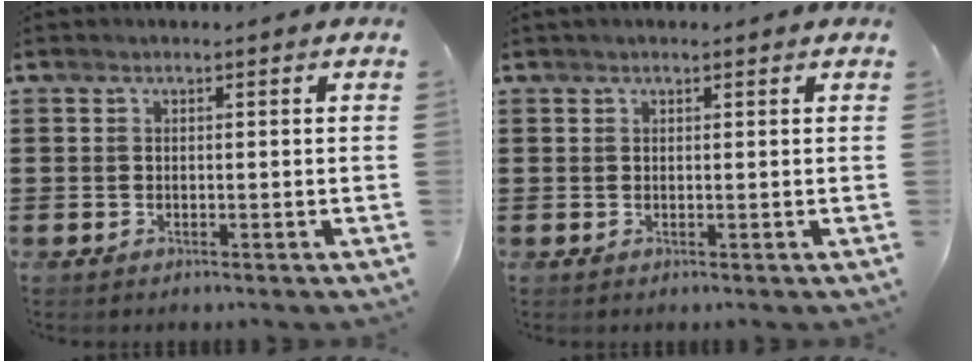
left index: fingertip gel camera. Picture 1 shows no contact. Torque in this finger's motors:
{"motor_torque": [1.12, -1.03, 0.14, 0.07]}